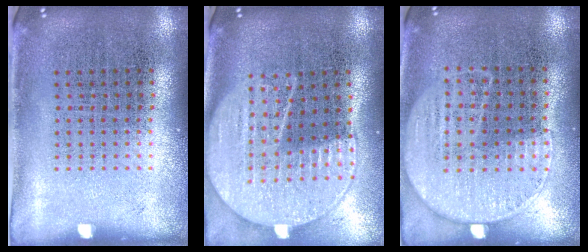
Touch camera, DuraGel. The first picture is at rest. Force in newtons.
{"total": 2.1, "press": 1.9, "slide": 0.9}
{"total": 1.2, "press": 1.0, "slide": 0.6}